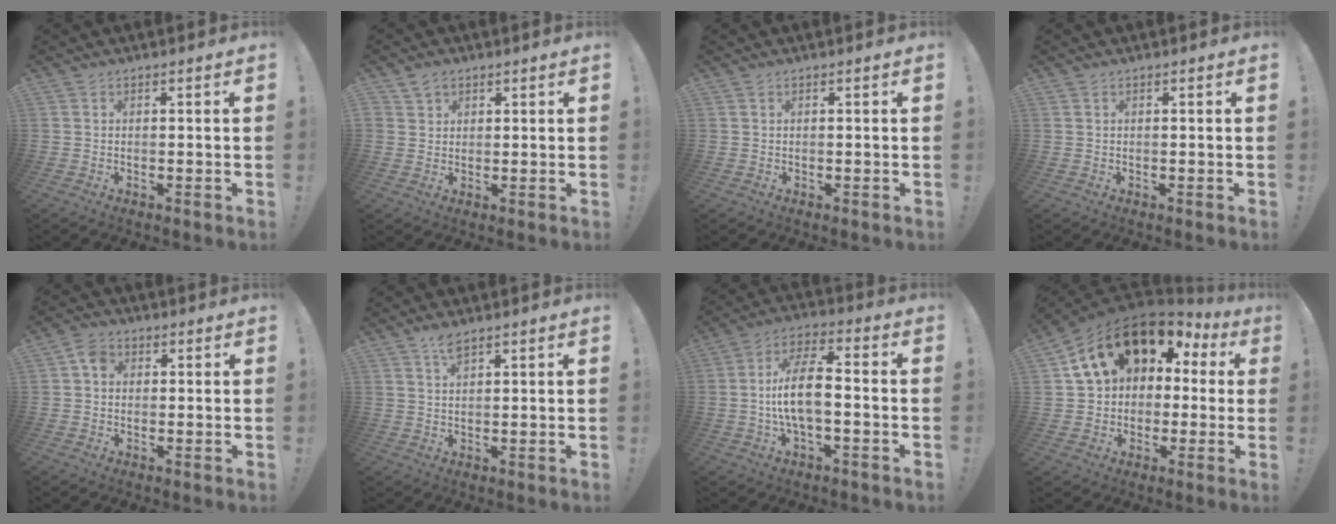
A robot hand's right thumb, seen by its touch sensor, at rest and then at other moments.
{"total": 3.4, "force": [2.2, 2.5, 0.7], "torque": [-0.010, -0.008, 0.041]}
{"total": 0.0}
{"total": 0.0}
{"total": 4.4, "force": [0.9, 3.5, 2.5], "torque": [-0.040, 0.006, 0.017]}
{"total": 3.5, "force": [2.6, 0.9, 2.1], "torque": [-0.032, -0.010, 0.043]}
{"total": 11.5, "force": [-1.7, 4.4, 10.5], "torque": [-0.194, 0.008, -0.034]}
{"total": 16.8, "force": [7.9, 11.0, 9.9], "torque": [-0.166, -0.036, 0.148]}